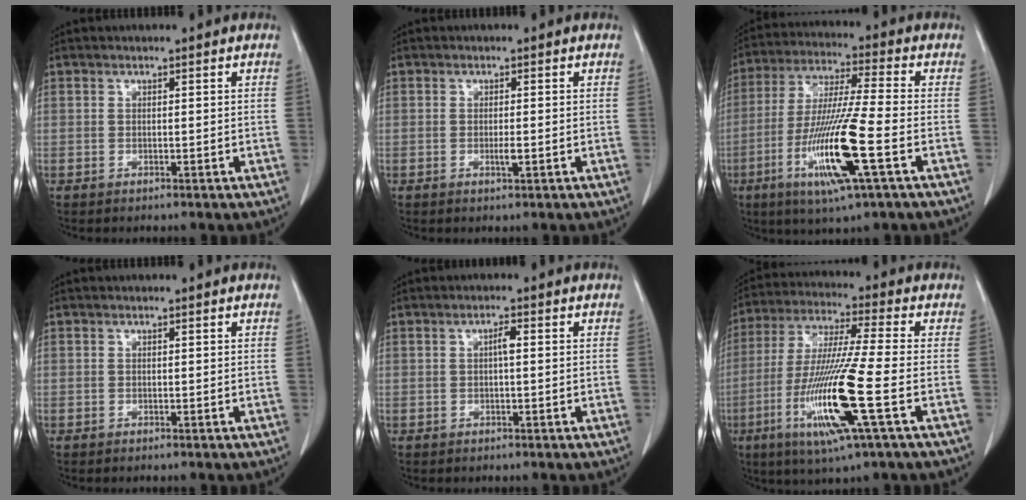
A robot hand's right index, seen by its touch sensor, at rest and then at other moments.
{"total": 1.3, "force": [-0.3, 0.2, 1.3], "torque": [-0.025, -0.003, -0.005]}
{"total": 15.2, "force": [-5.3, 0.0, 14.3], "torque": [-0.291, -0.024, -0.100]}
{"total": 0.0}
{"total": 1.5, "force": [0.1, 0.2, 1.5], "torque": [-0.027, 0.004, 0.001]}
{"total": 15.9, "force": [-5.1, -0.5, 15.1], "torque": [-0.313, -0.026, -0.101]}